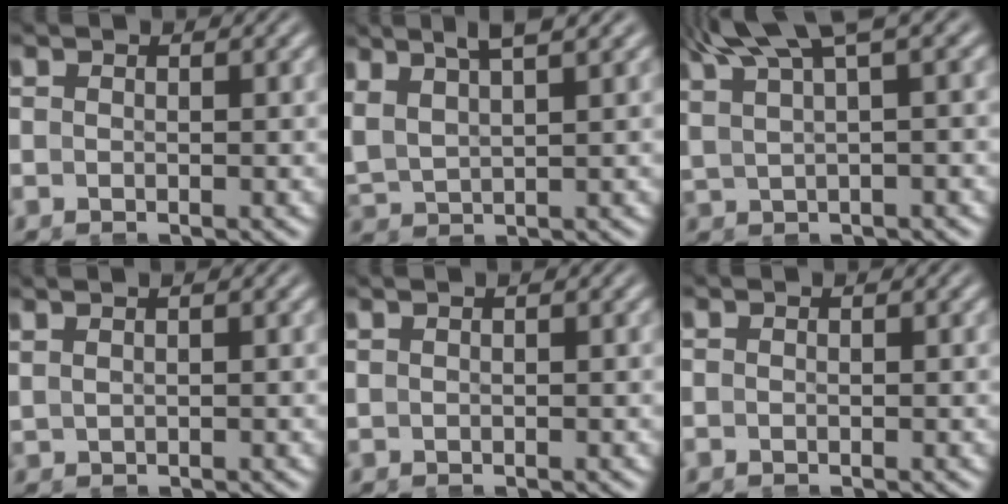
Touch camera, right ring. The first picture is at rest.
{"total": 5.6, "force": [3.3, 3.1, 3.2], "torque": [-0.075, 0.018, 0.054]}
{"total": 5.7, "force": [3.9, 1.1, 4.0], "torque": [-0.049, 0.028, 0.059]}
{"total": 1.4, "force": [1.2, -0.5, 0.5], "torque": [-0.003, 0.014, 0.023]}
{"total": 1.0, "force": [0.6, -0.9, 0.1], "torque": [0.008, 0.009, 0.010]}
{"total": 0.0}